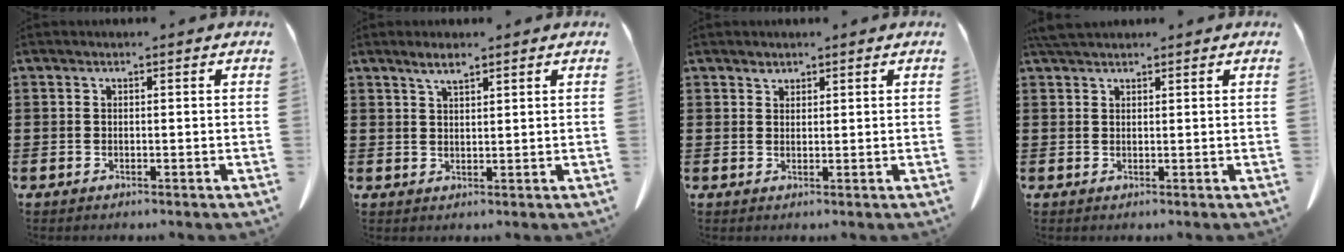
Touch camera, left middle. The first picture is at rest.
{"total": 2.4, "force": [1.9, 0.4, 1.5], "torque": [-0.032, 0.001, 0.034]}
{"total": 1.3, "force": [1.2, 0.5, 0.1], "torque": [-0.005, -0.001, 0.026]}
{"total": 2.4, "force": [2.1, 0.6, 0.9], "torque": [-0.024, 0.003, 0.041]}